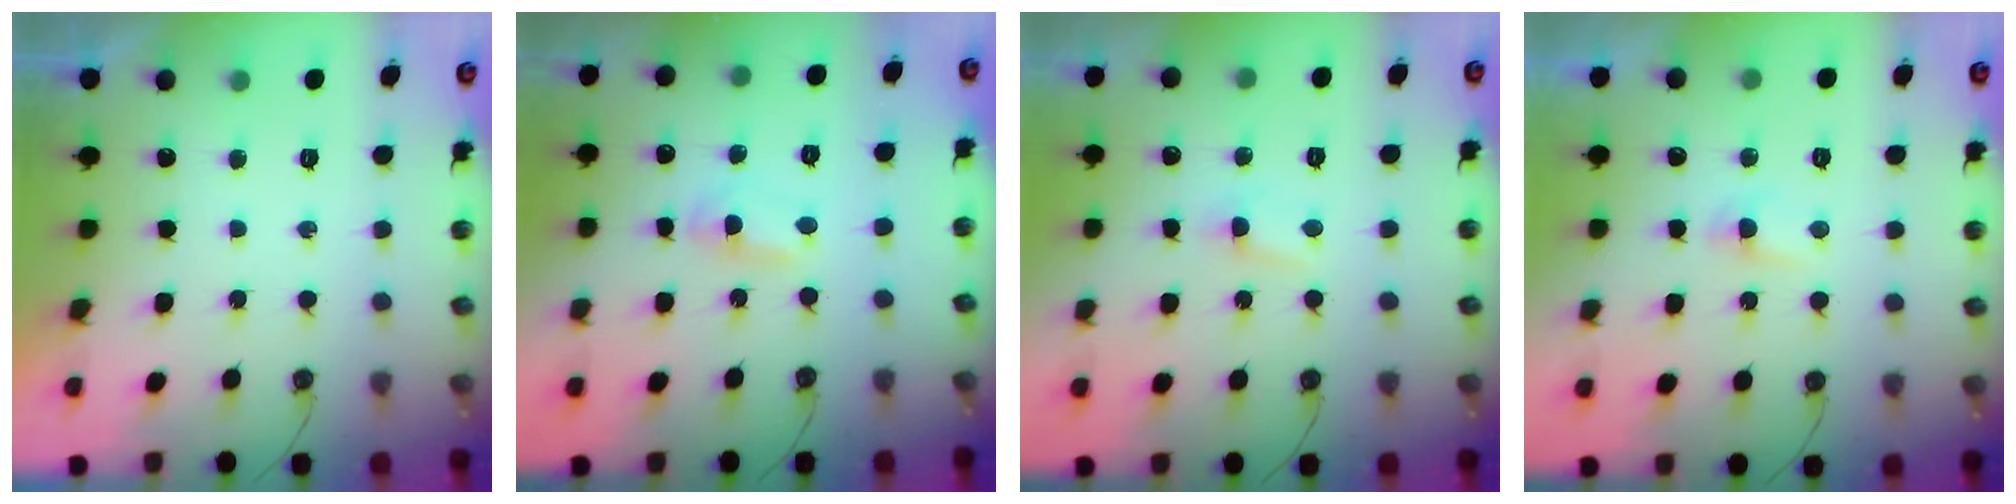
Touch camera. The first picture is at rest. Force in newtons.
{"total": 1.1, "press": 0.9, "slide": 0.6}
{"total": 2.8, "press": 2.8, "slide": 0.4}
{"total": 2.2, "press": 2.2, "slide": 0.3}